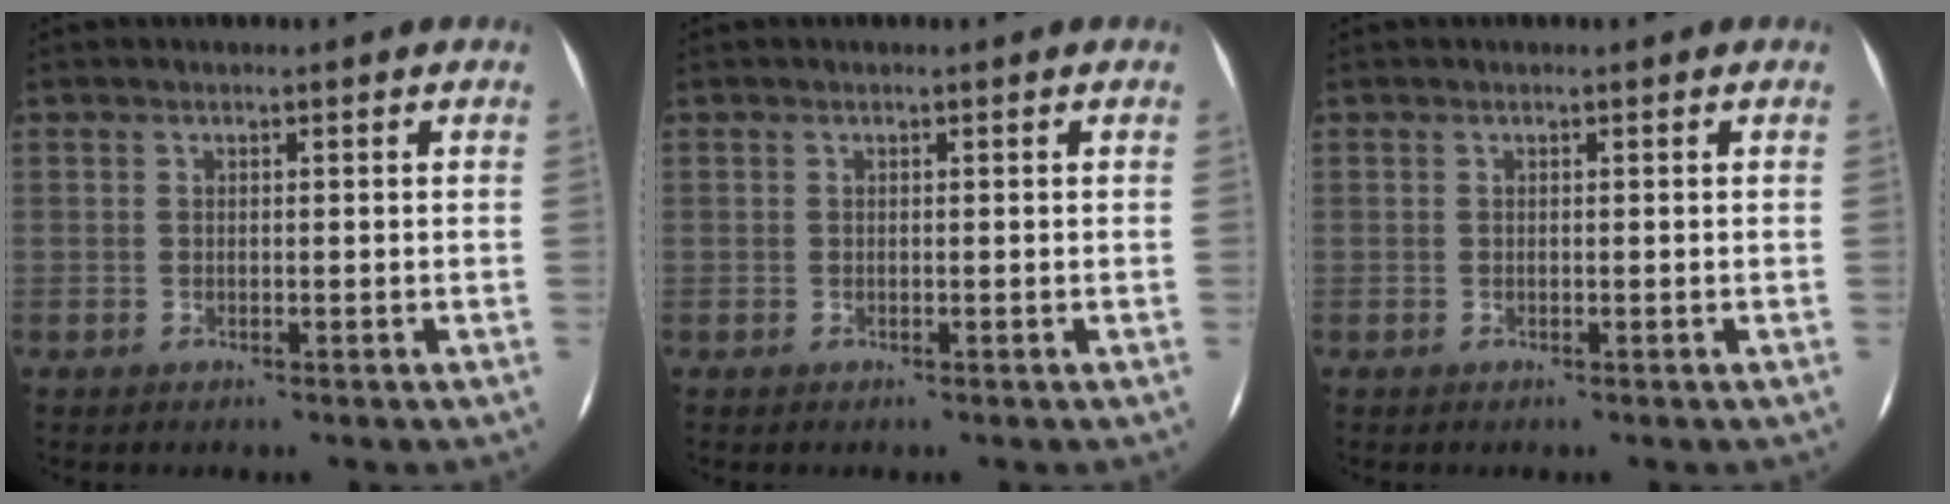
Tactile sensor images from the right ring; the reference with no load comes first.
{"total": 0.0}
{"total": 0.0}